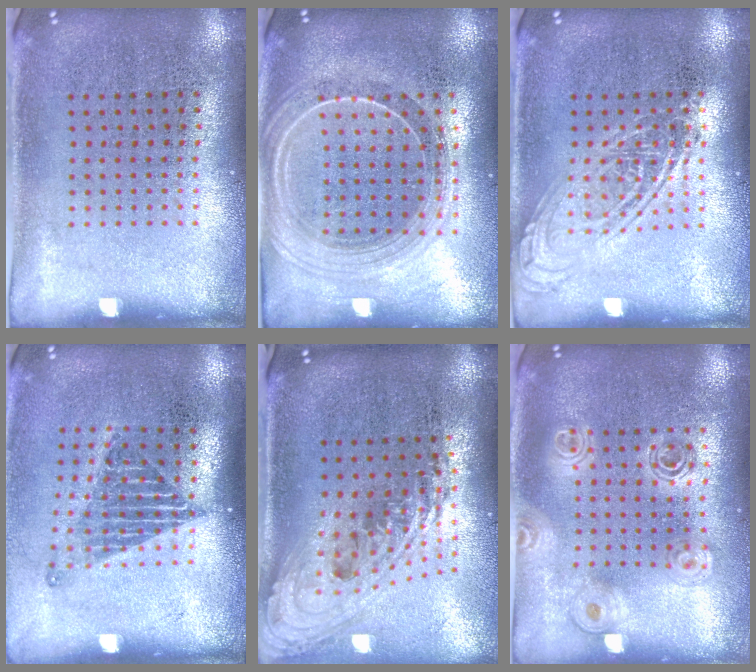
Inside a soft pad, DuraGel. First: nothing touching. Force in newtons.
{"total": 2.2, "press": 1.9, "slide": 1.0}
{"total": 2.5, "press": 2.5, "slide": 0.3}
{"total": 1.5, "press": 1.2, "slide": 0.9}
{"total": 2.4, "press": 1.8, "slide": 1.6}
{"total": 1.6, "press": 1.4, "slide": 0.7}